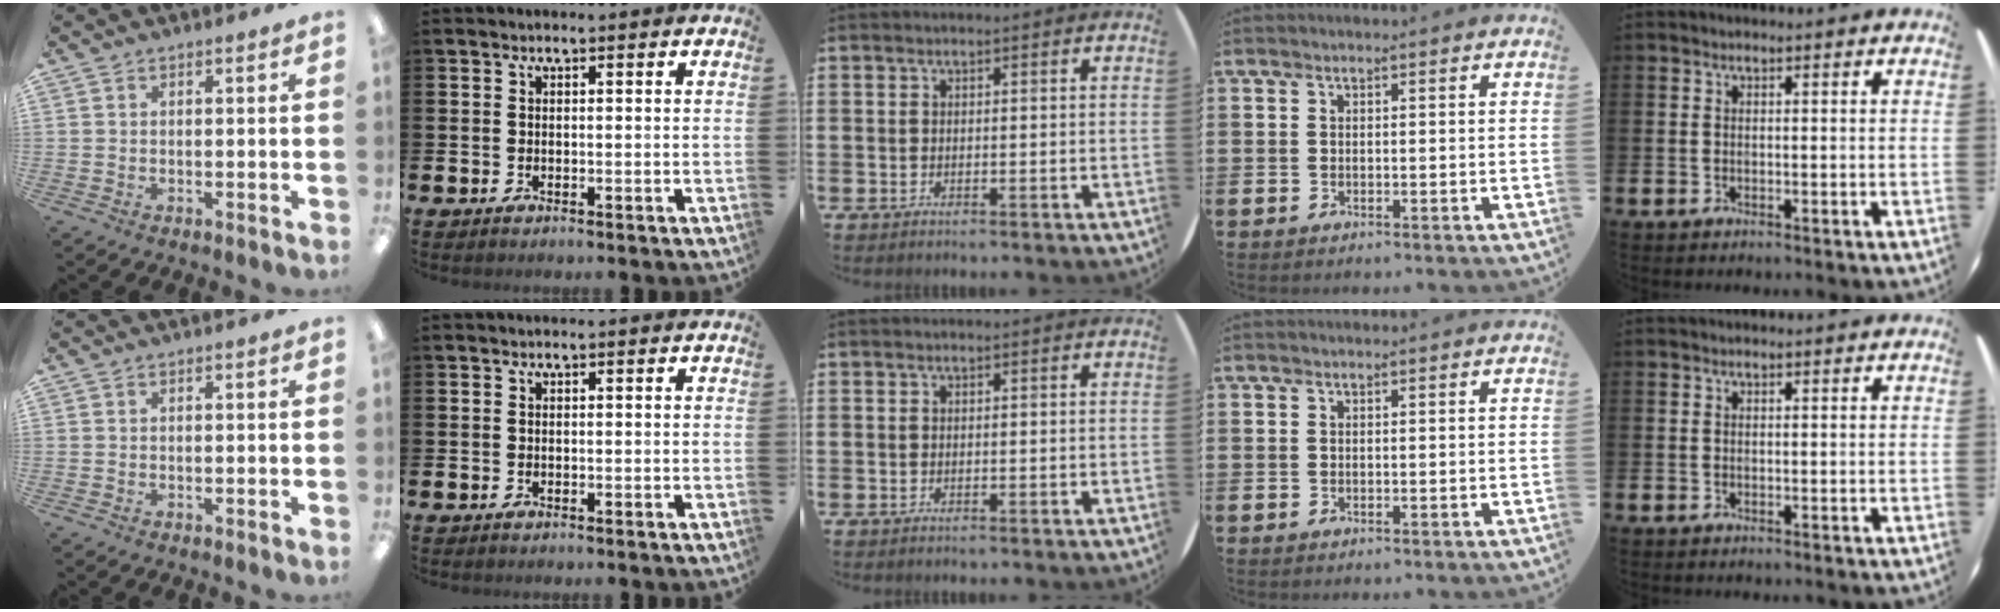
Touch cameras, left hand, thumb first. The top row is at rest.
{}